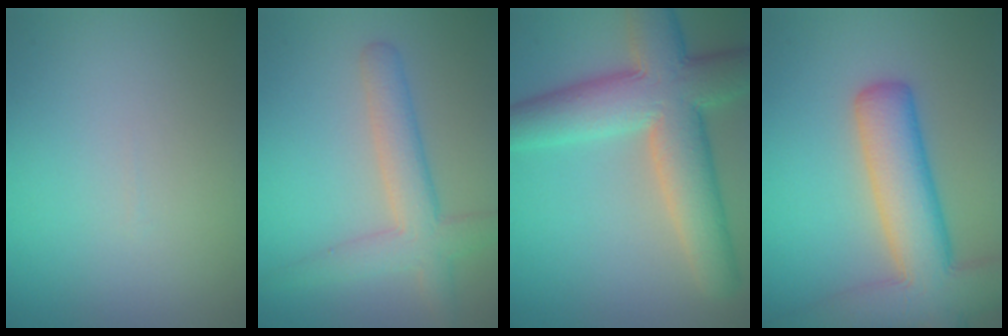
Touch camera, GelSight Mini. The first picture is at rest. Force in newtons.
{"total": 4.3, "press": 4.3, "slide": 0.2}
{"total": 9.9, "press": 9.9, "slide": 0.6}
{"total": 9.4, "press": 9.4, "slide": 0.6}